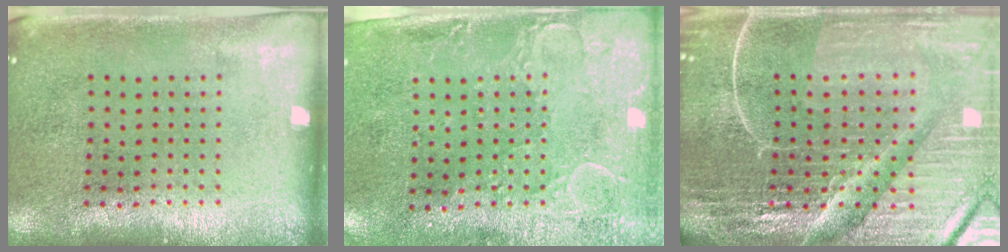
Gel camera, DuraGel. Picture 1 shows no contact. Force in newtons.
{"total": 3.0, "press": 2.3, "slide": 1.9}
{"total": 7.1, "press": 6.2, "slide": 3.4}